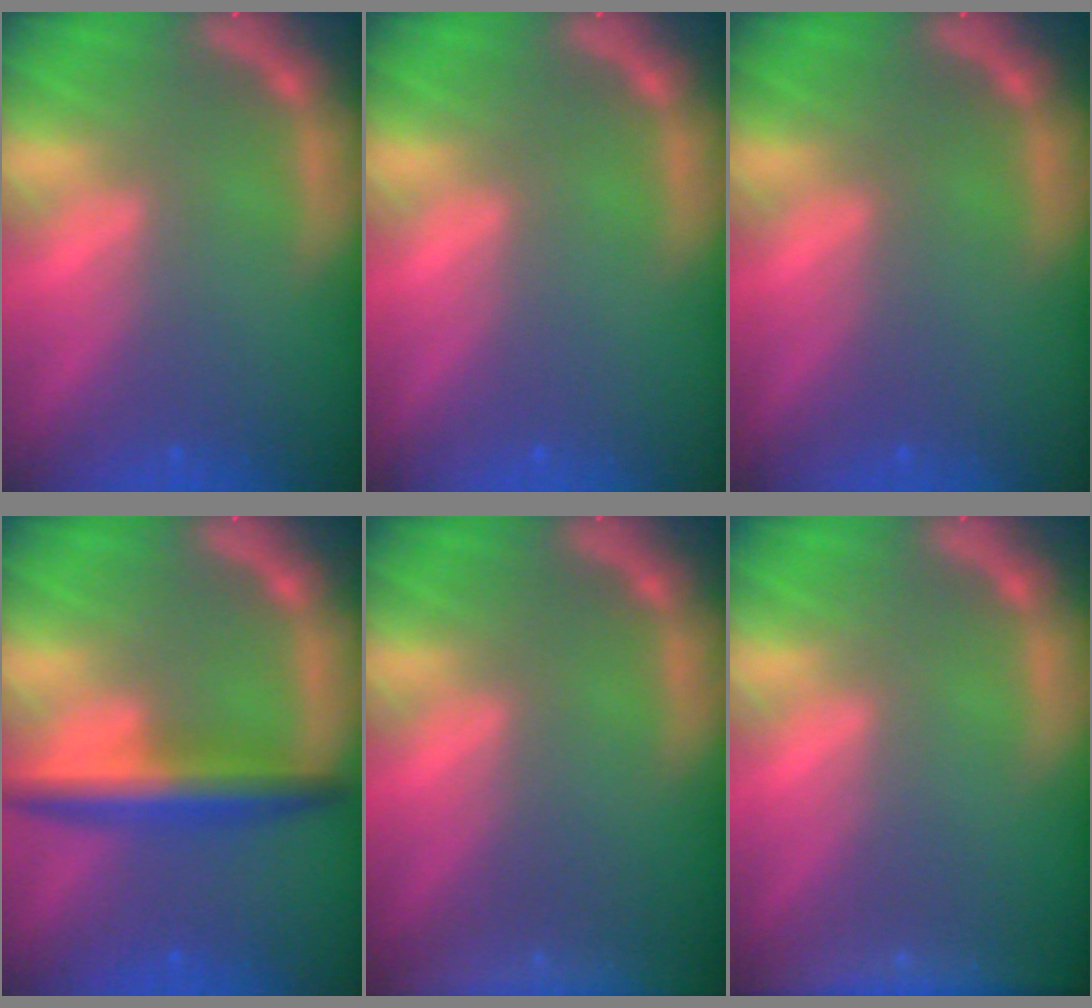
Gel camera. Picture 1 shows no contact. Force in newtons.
{"total": 0.0}
{"total": 0.0}
{"total": 5.0}
{"total": 8.5}
{"total": 6.5}